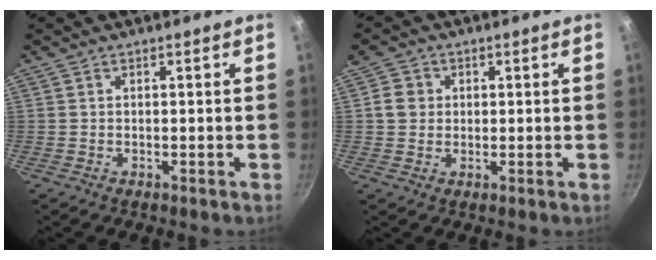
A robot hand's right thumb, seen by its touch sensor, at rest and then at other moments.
{"total": 3.7, "force": [0.5, 3.5, 1.3], "torque": [-0.001, 0.003, 0.003]}